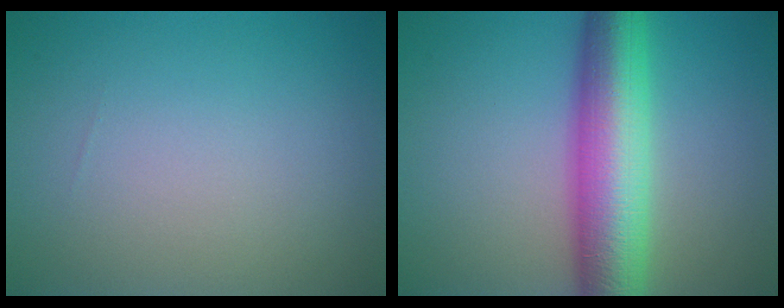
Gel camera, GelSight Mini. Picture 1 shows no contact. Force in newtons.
{"total": 9.4, "press": 9.4, "slide": 0.2}